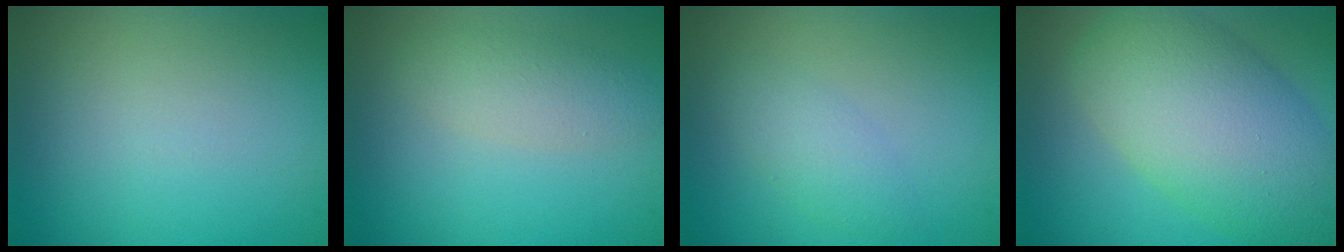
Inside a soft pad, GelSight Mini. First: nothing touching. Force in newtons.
{"total": 2.4, "press": 2.4, "slide": 0.1}
{"total": 2.0, "press": 2.0, "slide": 0.1}
{"total": 9.7, "press": 9.7, "slide": 0.4}